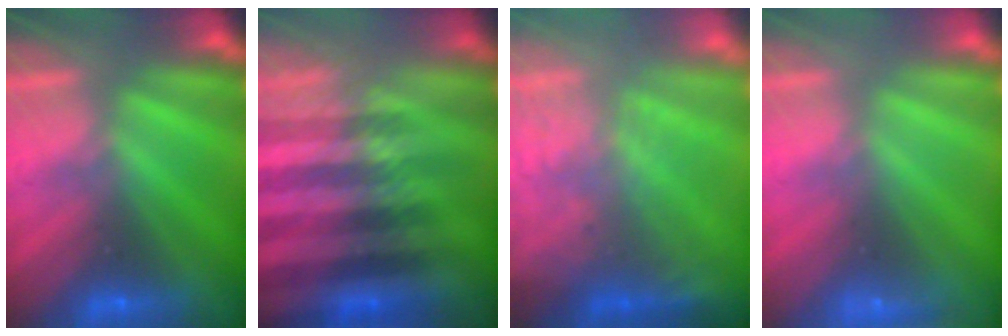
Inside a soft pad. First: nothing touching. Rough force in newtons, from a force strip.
{"total": 4.7}
{"total": 8.6}
{"total": 2.3}